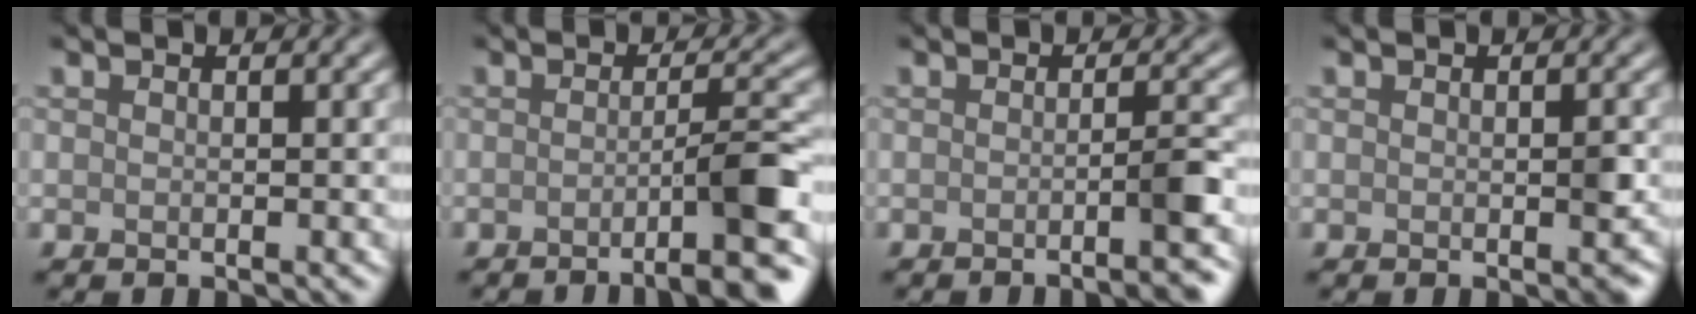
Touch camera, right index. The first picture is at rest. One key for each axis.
{"total": 5.8, "fx": -2.5, "fy": 0.8, "fz": 5.2, "tx": -0.057, "ty": 0.007, "tz": -0.045}
{"total": 3.4, "fx": -1.5, "fy": 0.7, "fz": 3.0, "tx": -0.027, "ty": 0.000, "tz": -0.031}
{"total": 1.2, "fx": -0.2, "fy": 0.5, "fz": 1.1, "tx": -0.010, "ty": -0.004, "tz": 0.000}